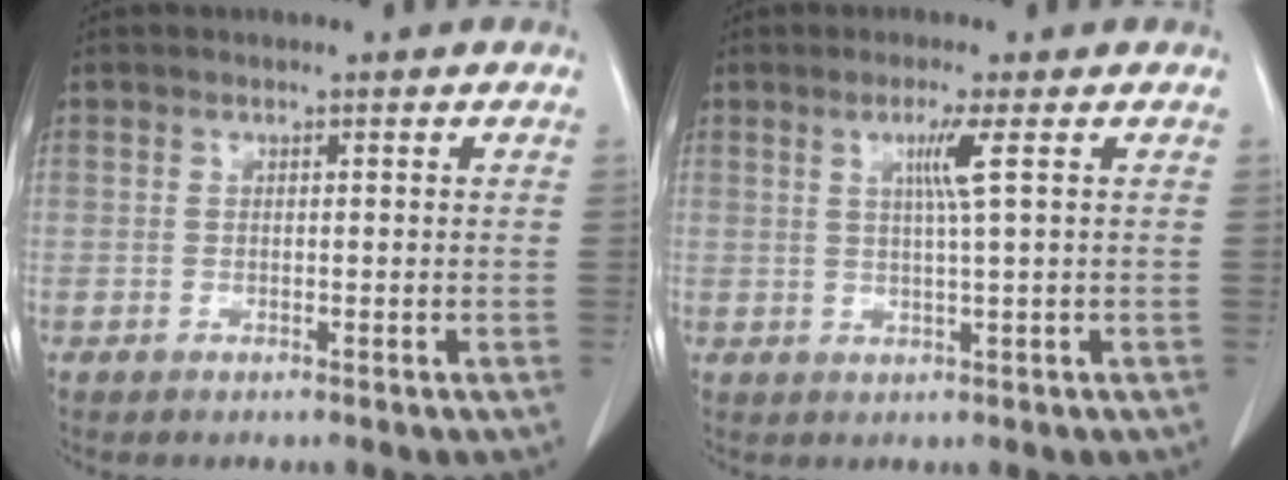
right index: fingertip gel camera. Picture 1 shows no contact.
{"total": 3.5, "force": [1.1, -0.9, 3.2], "torque": [-0.062, -0.004, 0.022]}